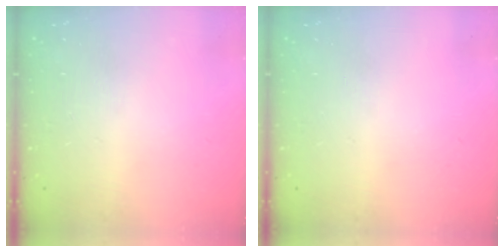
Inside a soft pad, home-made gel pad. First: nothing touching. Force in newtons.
{"total": 0.0}